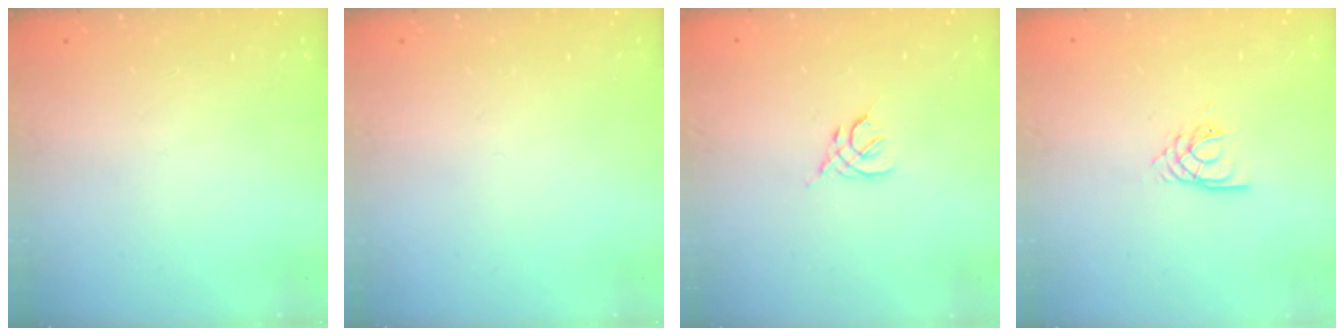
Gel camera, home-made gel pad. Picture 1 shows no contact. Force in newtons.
{"total": 0.0}
{"total": 2.8, "press": 2.8, "slide": 0.7}
{"total": 2.9, "press": 2.8, "slide": 0.4}